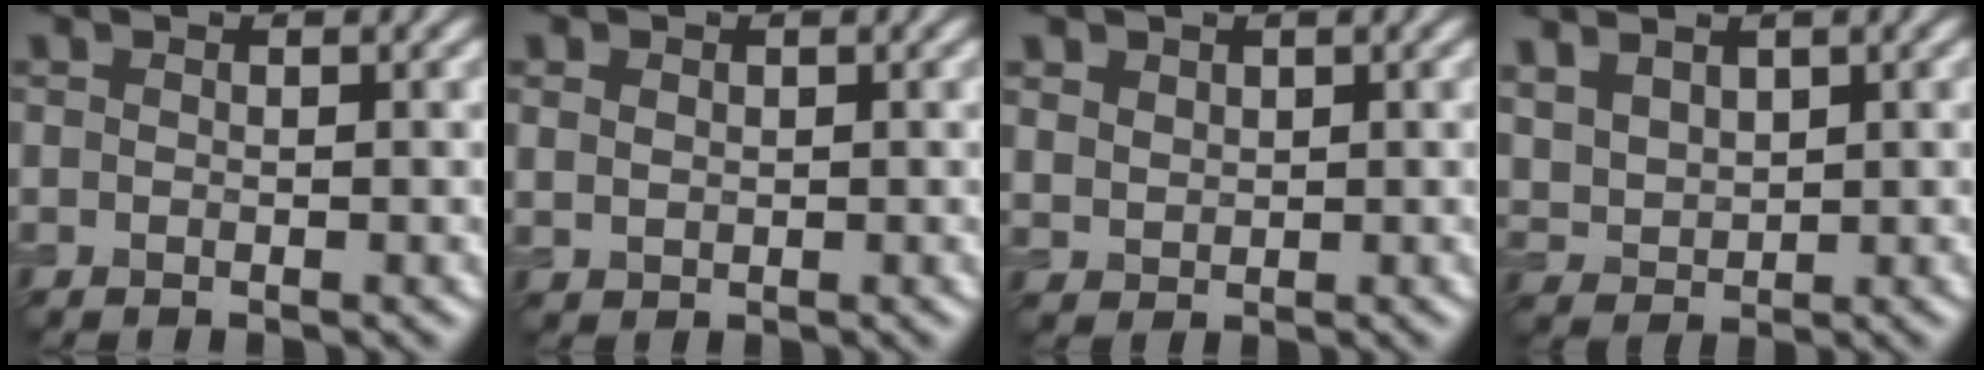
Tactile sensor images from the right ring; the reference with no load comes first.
{"total": 1.4, "force": [0.5, 1.1, 0.6], "torque": [-0.013, -0.002, 0.014]}
{"total": 2.0, "force": [1.1, 1.5, 0.7], "torque": [-0.022, -0.005, 0.033]}
{"total": 4.1, "force": [2.1, 2.7, 2.3], "torque": [-0.068, 0.012, 0.041]}